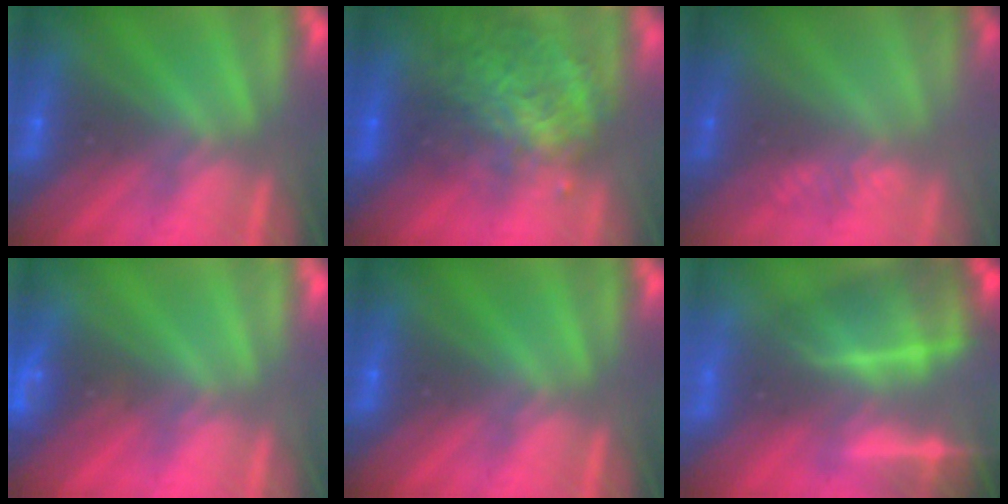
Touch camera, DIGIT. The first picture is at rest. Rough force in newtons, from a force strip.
{"total": 5.6}
{"total": 2.9}
{"total": 4.5}
{"total": 0.0}
{"total": 5.8}